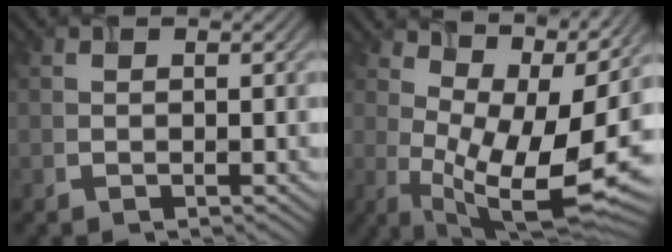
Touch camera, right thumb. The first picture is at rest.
{"total": 12.4, "force": [3.6, 5.3, 10.6], "torque": [-0.180, -0.006, 0.082]}